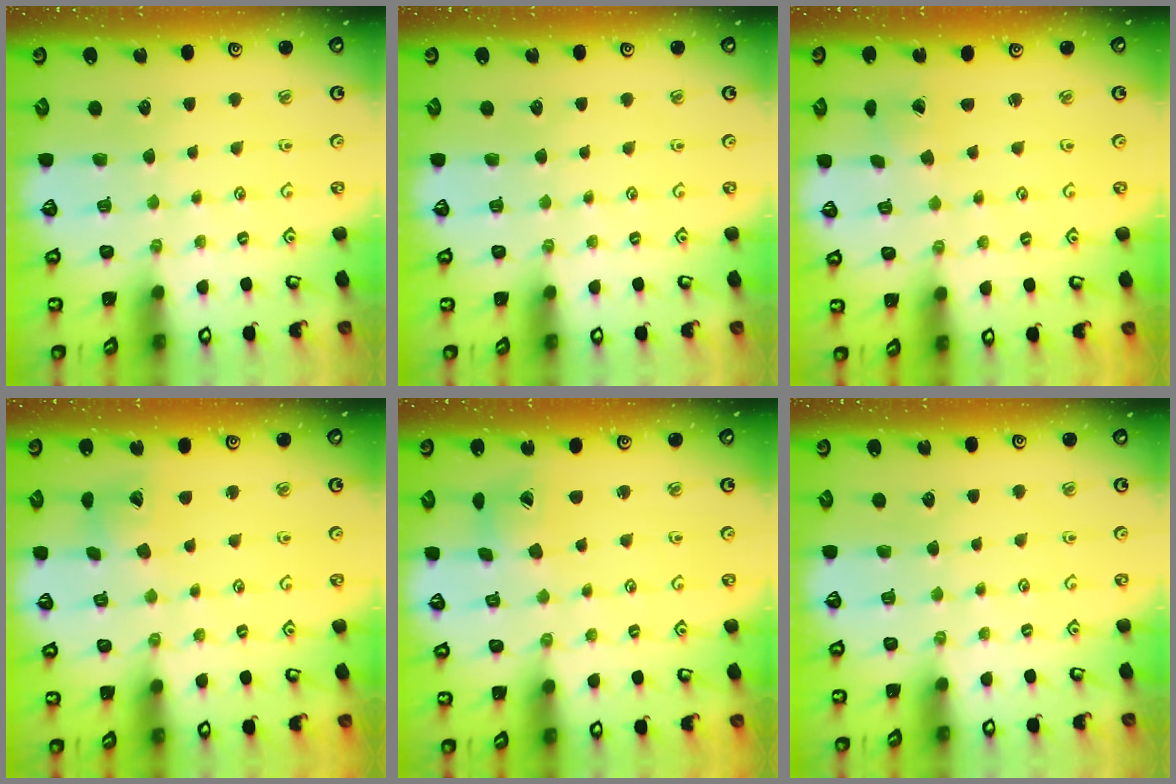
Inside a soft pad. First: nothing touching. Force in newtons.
{"total": 0.0}
{"total": 0.6, "press": 0.5, "slide": 0.2}
{"total": 7.1, "press": 7.1, "slide": 1.0}
{"total": 5.4, "press": 5.4, "slide": 0.5}
{"total": 0.0}